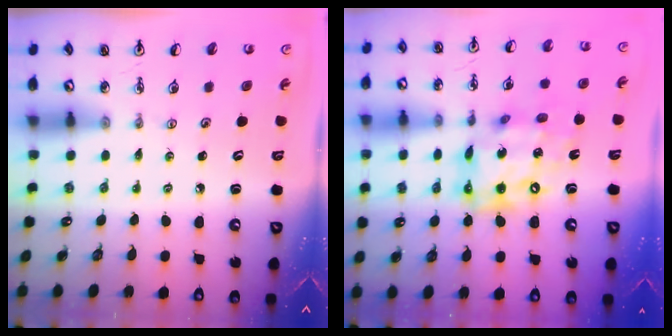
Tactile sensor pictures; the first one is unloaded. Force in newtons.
{"total": 16.4, "press": 16.4, "slide": 0.9}